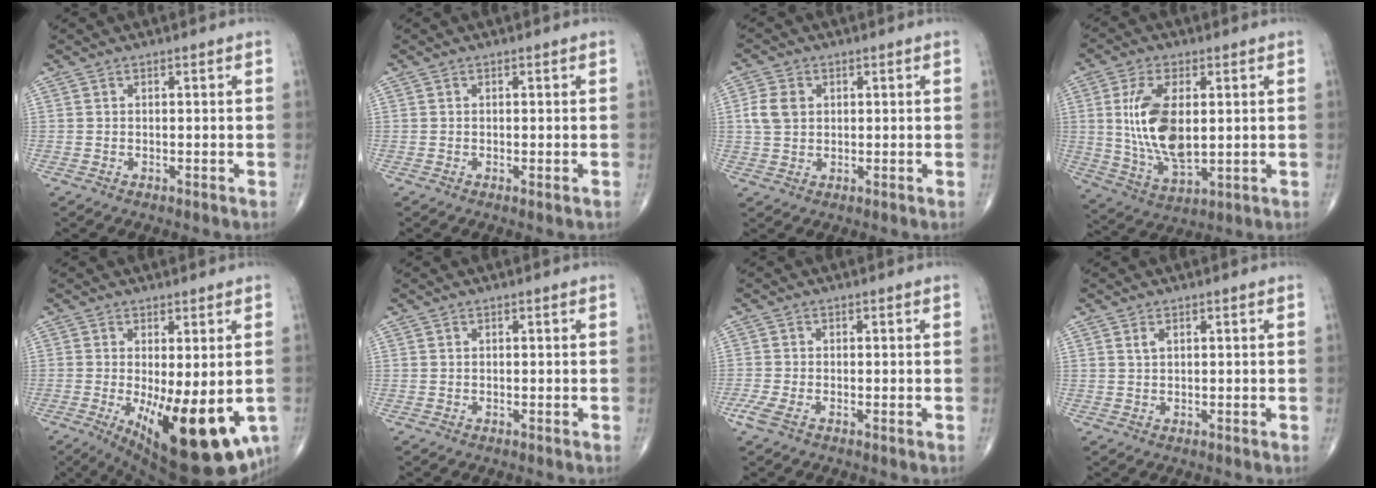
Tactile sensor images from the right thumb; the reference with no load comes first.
{"total": 0.8, "force": [-0.3, 0.1, 0.7], "torque": [-0.013, -0.003, -0.003]}
{"total": 5.0, "force": [1.0, 3.8, 3.1], "torque": [-0.059, 0.002, 0.017]}
{"total": 14.0, "force": [1.8, 6.9, 12.1], "torque": [-0.233, -0.017, 0.043]}
{"total": 18.6, "force": [-4.9, 6.5, 16.8], "torque": [-0.211, -0.035, -0.049]}
{"total": 0.0}
{"total": 2.8, "force": [-1.3, 1.0, 2.2], "torque": [-0.062, -0.007, -0.035]}
{"total": 1.2, "force": [0.6, 0.6, 0.9], "torque": [-0.019, 0.005, 0.014]}